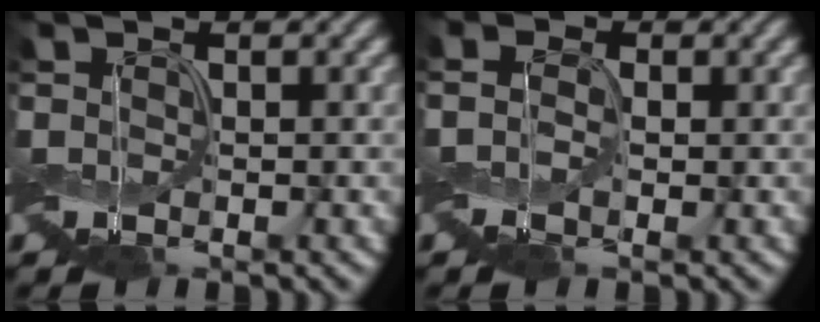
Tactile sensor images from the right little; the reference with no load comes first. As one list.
[{"total": 1.7, "force": [0.0, 1.4, 1.0], "torque": [-0.028, 0.008, -0.010]}]